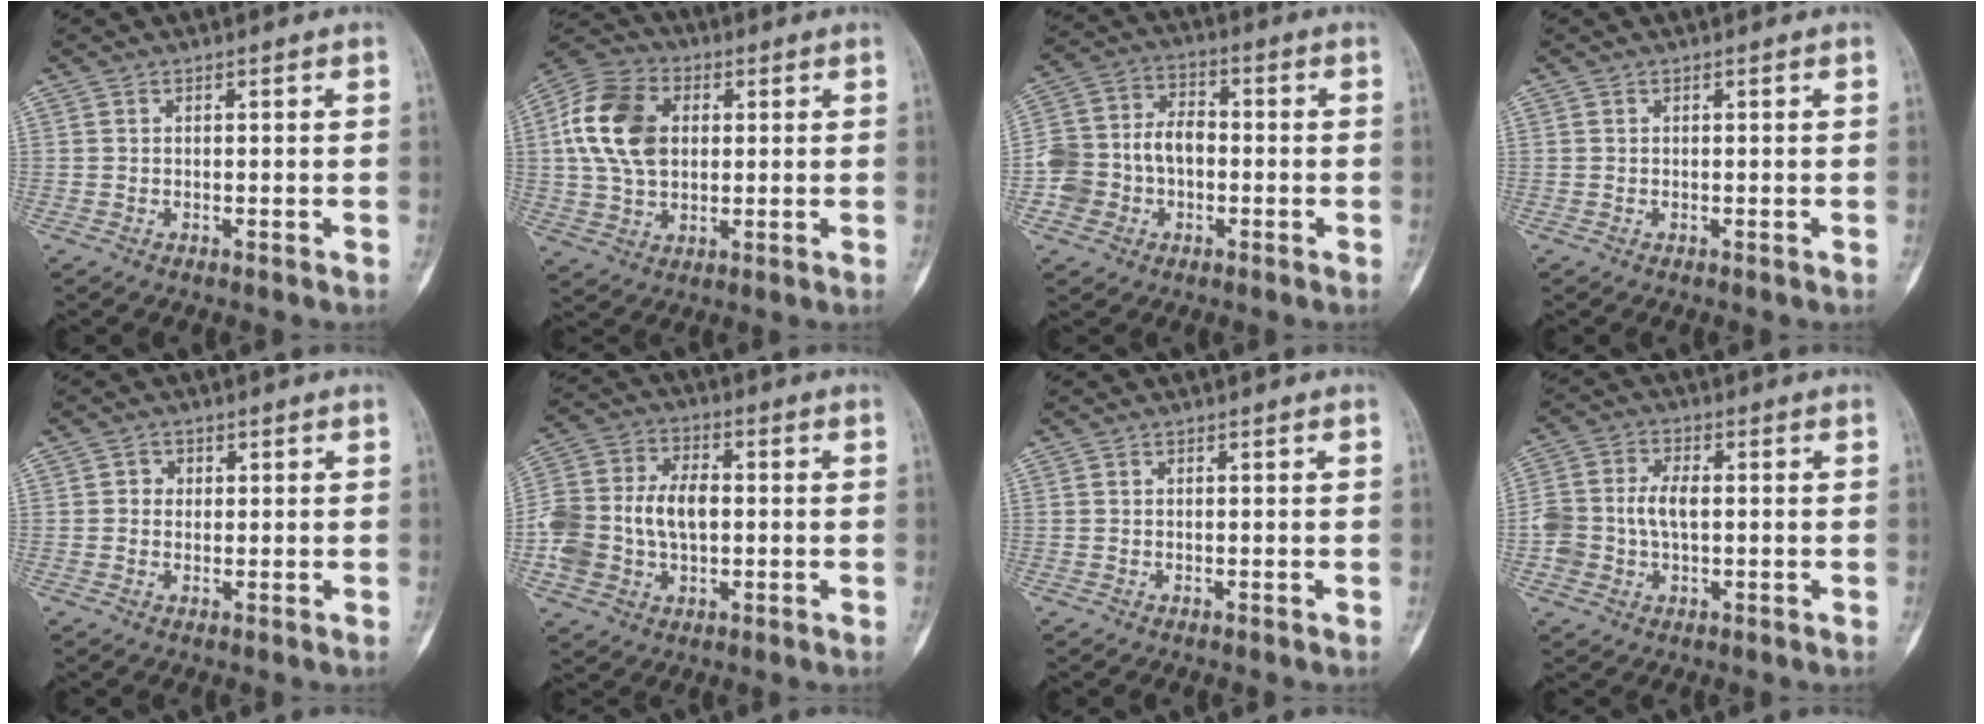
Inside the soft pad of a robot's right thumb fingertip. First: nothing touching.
{"total": 14.3, "force": [2.2, 10.1, 10.0], "torque": [-0.181, 0.013, 0.033]}
{"total": 10.9, "force": [-2.3, 8.5, 6.3], "torque": [-0.107, 0.047, -0.048]}
{"total": 0.0}
{"total": 2.0, "force": [0.4, 1.9, 0.6], "torque": [0.003, 0.003, 0.002]}
{"total": 14.5, "force": [-1.2, 9.8, 10.6], "torque": [-0.207, 0.028, -0.020]}
{"total": 0.0}
{"total": 7.9, "force": [-0.4, 5.0, 6.0], "torque": [-0.126, 0.023, -0.007]}